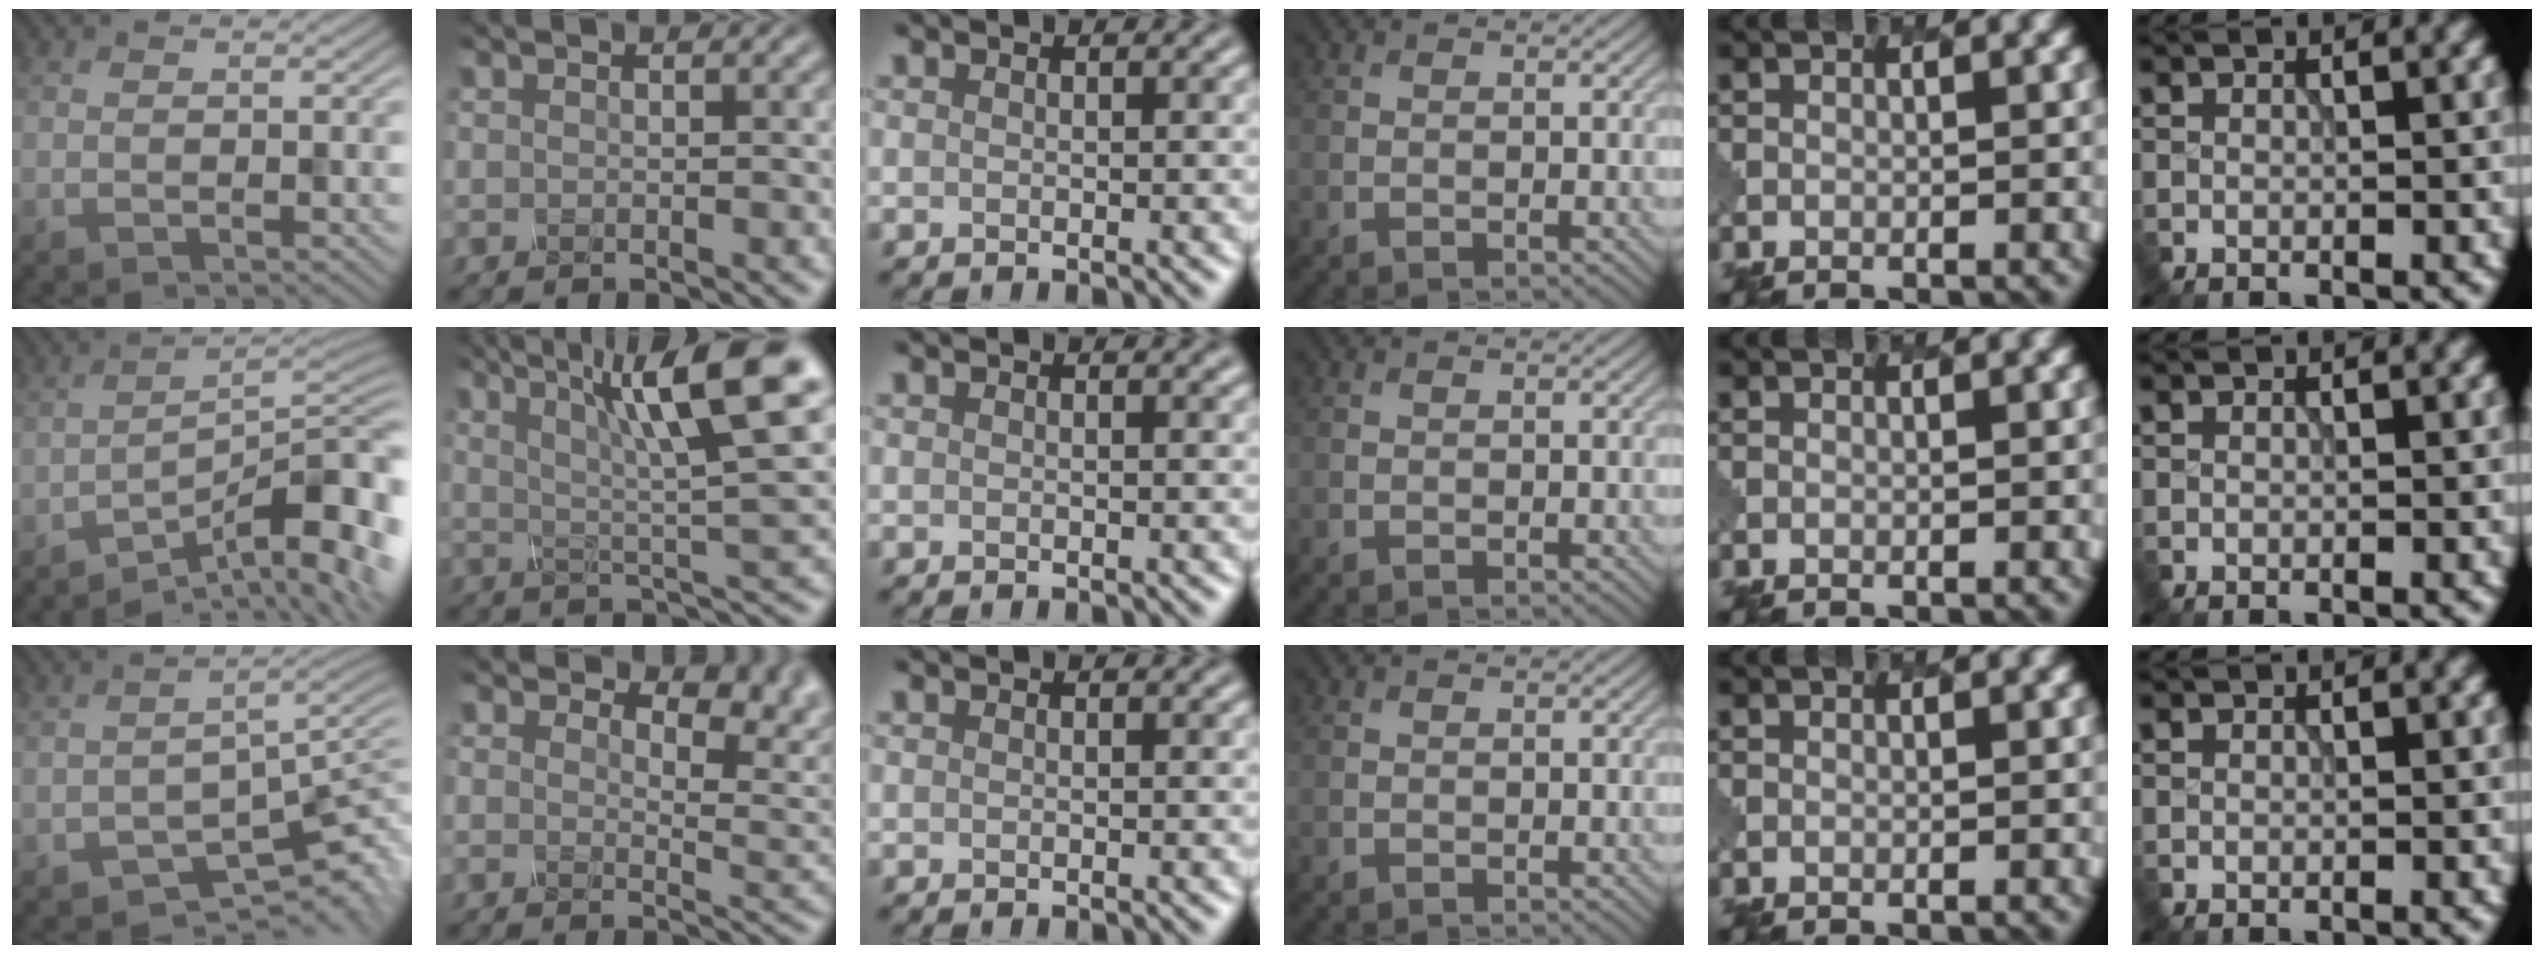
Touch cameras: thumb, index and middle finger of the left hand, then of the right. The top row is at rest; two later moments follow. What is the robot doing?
{"motion": "dispense", "object": "syringe"}